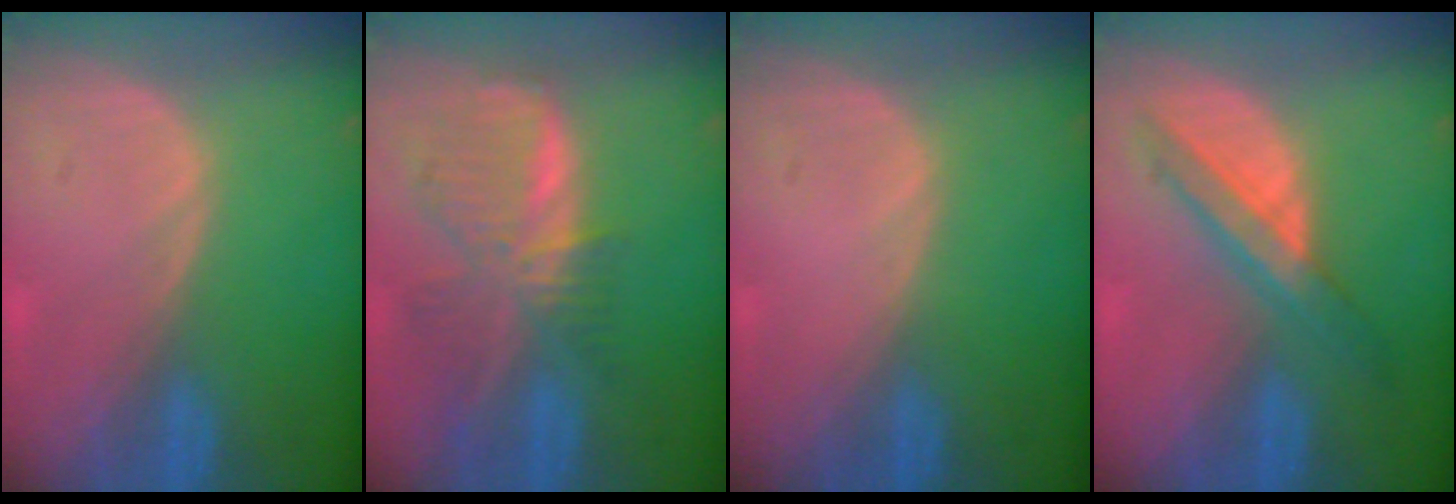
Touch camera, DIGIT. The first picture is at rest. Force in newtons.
{"total": 8.8, "press": 7.7, "slide": 4.4}
{"total": 0.0}
{"total": 5.8, "press": 5.8, "slide": 0.4}